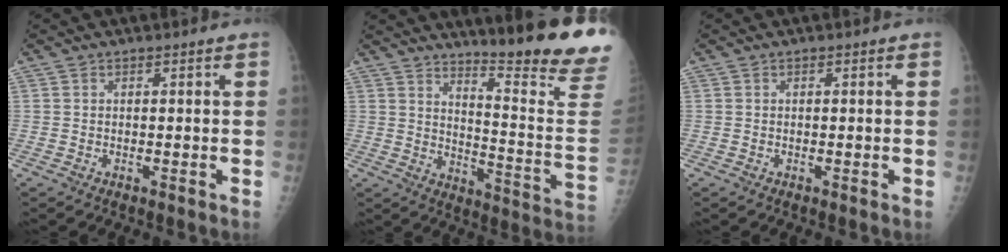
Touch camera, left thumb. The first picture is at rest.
{"total": 21.7, "force": [18.3, 0.3, 11.7], "torque": [-0.142, -0.182, 0.238]}
{"total": 0.0}